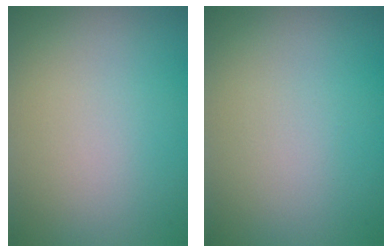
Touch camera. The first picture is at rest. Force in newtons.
{"total": 0.0}